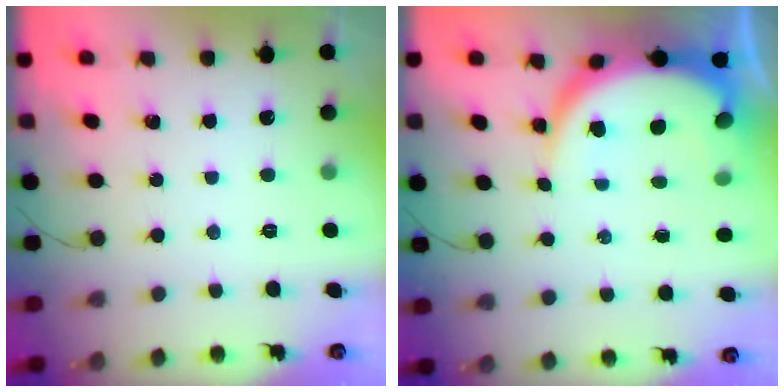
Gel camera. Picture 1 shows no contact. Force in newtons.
{"total": 10.8, "press": 10.7, "slide": 1.1}